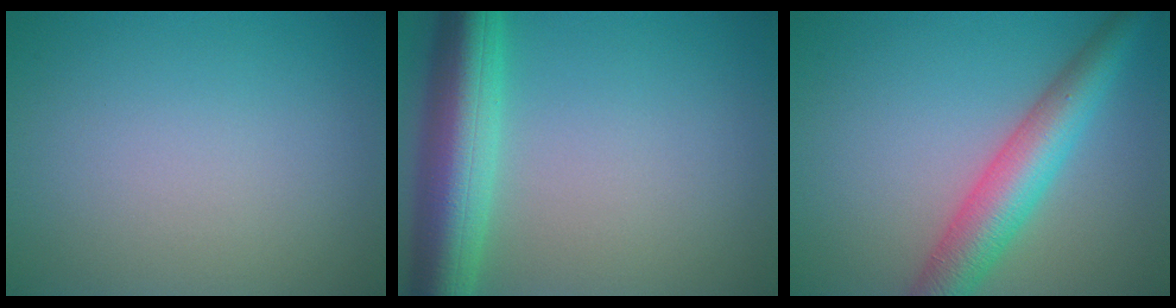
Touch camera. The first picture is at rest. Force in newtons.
{"total": 8.0, "press": 7.9, "slide": 0.3}
{"total": 6.2, "press": 6.2, "slide": 0.1}